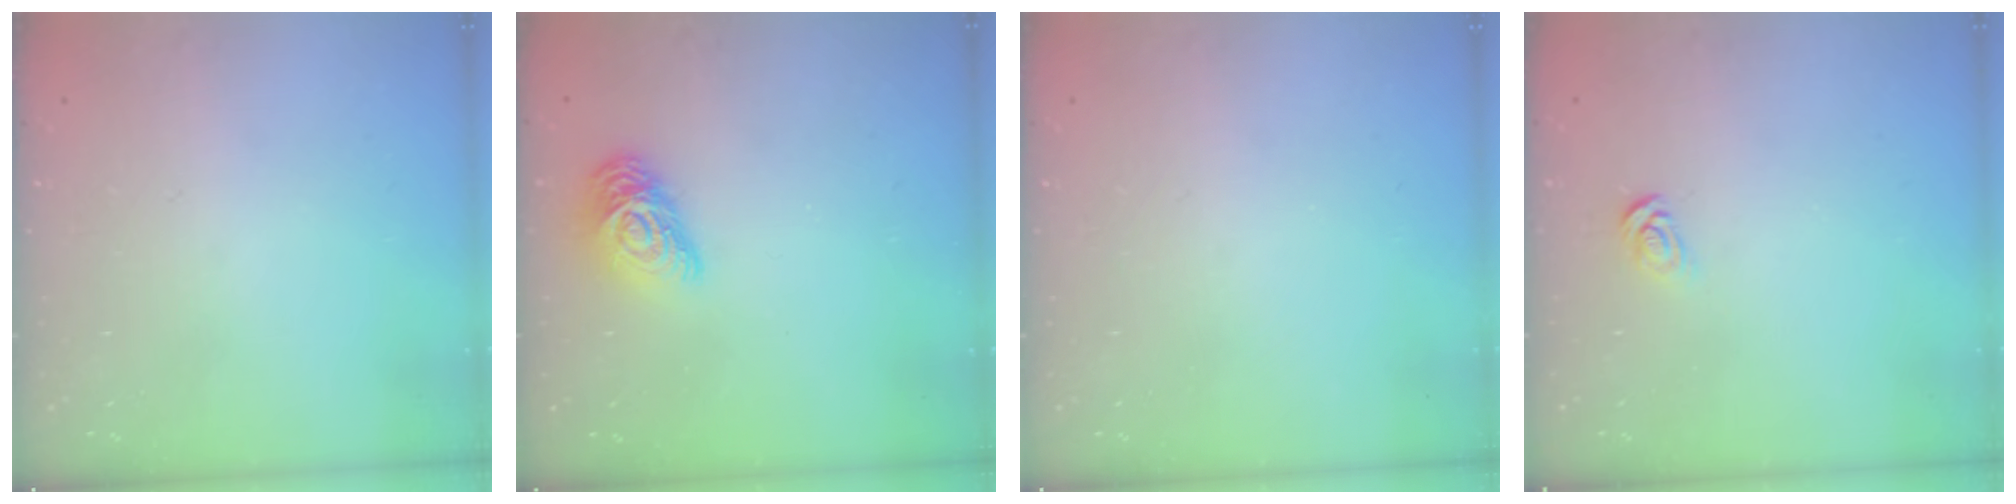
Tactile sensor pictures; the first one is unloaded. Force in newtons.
{"total": 11.5, "press": 11.5, "slide": 0.4}
{"total": 0.0}
{"total": 3.8, "press": 3.7, "slide": 0.4}